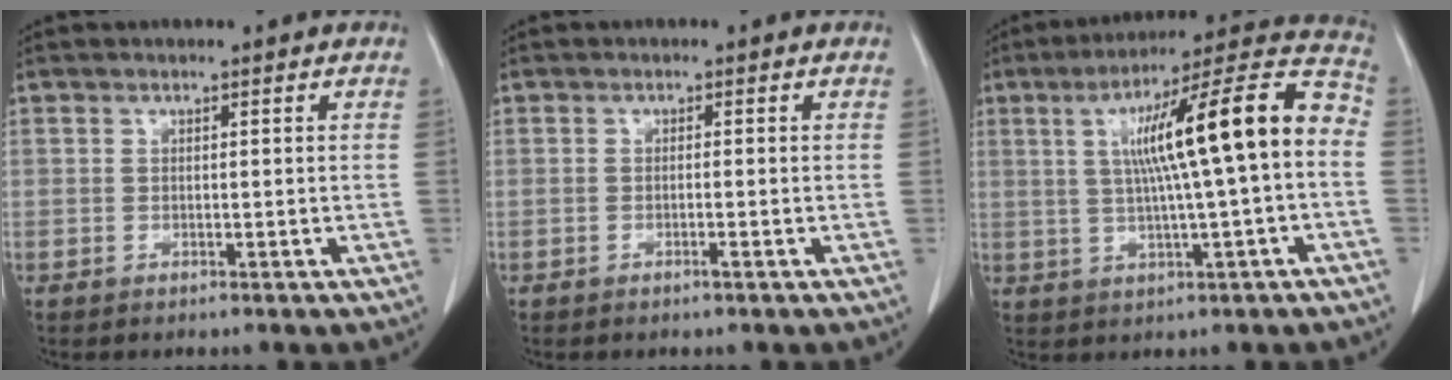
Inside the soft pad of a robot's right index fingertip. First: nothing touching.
{"total": 0.9, "force": [-0.5, -0.2, 0.7], "torque": [-0.011, 0.000, -0.008]}
{"total": 16.4, "force": [1.1, 1.0, 16.3], "torque": [-0.246, 0.037, 0.016]}